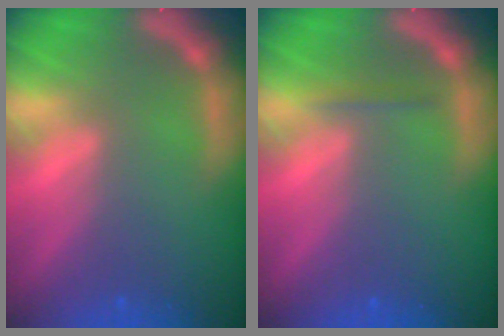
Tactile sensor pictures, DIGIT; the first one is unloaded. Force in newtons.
{"total": 0.9}